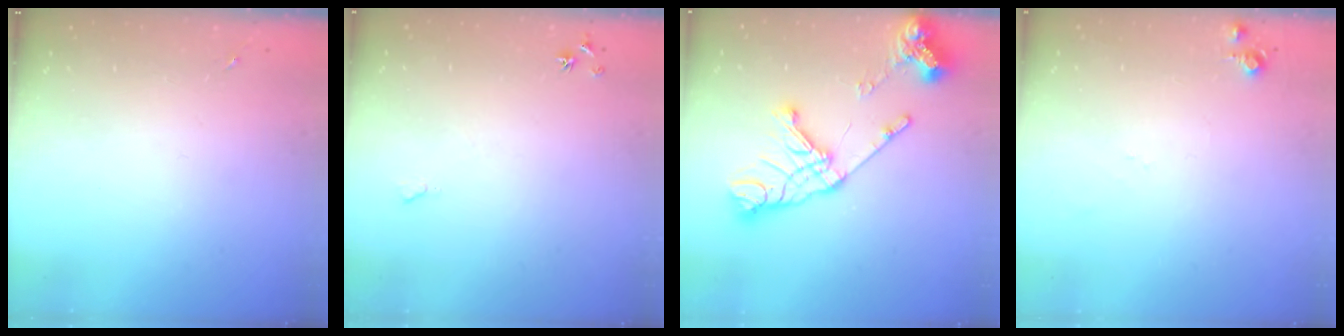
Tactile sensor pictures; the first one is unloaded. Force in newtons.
{"total": 4.7, "press": 4.7, "slide": 0.7}
{"total": 19.2, "press": 19.1, "slide": 2.3}
{"total": 4.2, "press": 4.2, "slide": 0.6}